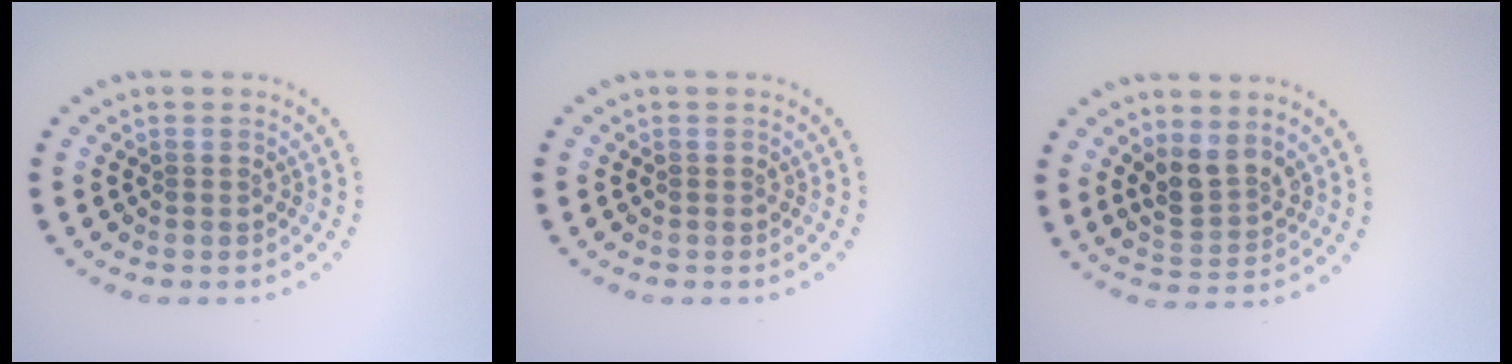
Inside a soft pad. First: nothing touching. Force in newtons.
{"total": 0.0}
{"total": 3.0, "press": 2.6, "slide": 1.5}